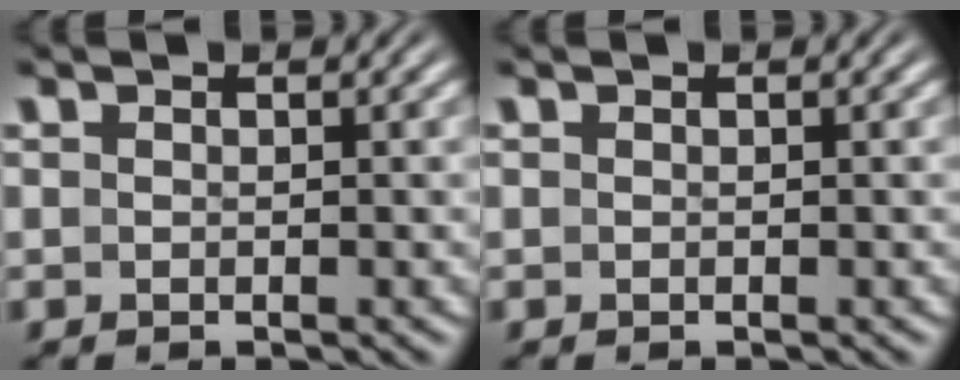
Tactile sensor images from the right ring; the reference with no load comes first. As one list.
[{"total": 0.0}]